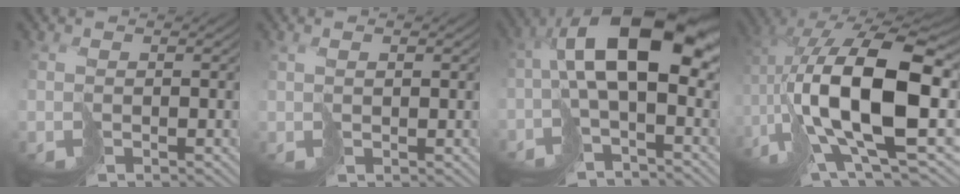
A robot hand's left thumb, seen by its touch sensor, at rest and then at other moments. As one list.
[{"total": 0.8, "force": [0.7, 0.1, 0.4], "torque": [-0.005, 0.003, 0.016]}, {"total": 13.3, "force": [0.0, 5.8, 12.0], "torque": [-0.208, 0.019, -0.006]}, {"total": 18.1, "force": [-0.2, 8.4, 16.0], "torque": [-0.325, -0.005, 0.003]}]